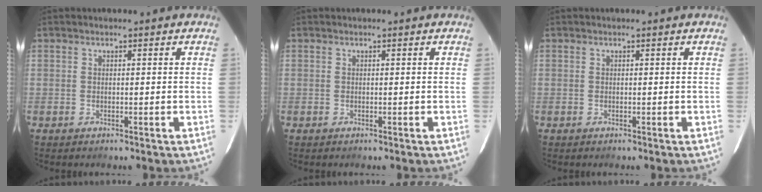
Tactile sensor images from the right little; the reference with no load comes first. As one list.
[{"total": 0.0}, {"total": 0.0}]